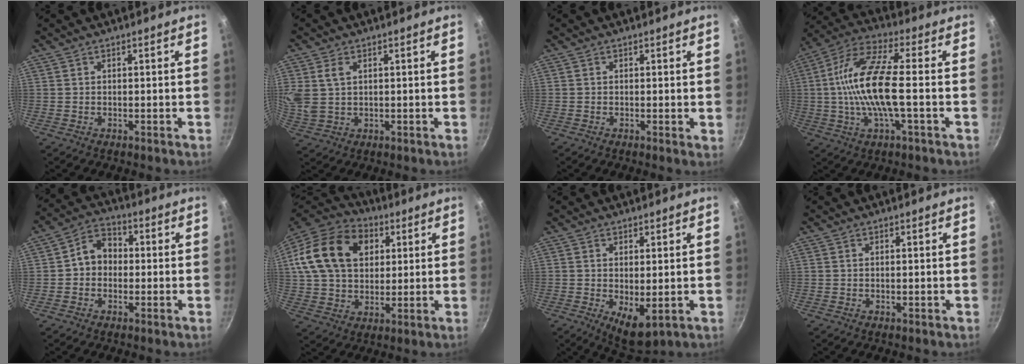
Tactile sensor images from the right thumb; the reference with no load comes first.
{"total": 6.6, "force": [2.0, 4.5, 4.4], "torque": [-0.089, -0.003, 0.044]}
{"total": 0.7, "force": [0.1, 0.2, 0.7], "torque": [-0.008, -0.003, -0.002]}
{"total": 14.1, "force": [-1.0, 3.9, 13.6], "torque": [-0.269, 0.028, -0.031]}
{"total": 6.8, "force": [-0.2, 5.6, 3.9], "torque": [-0.031, 0.021, -0.020]}
{"total": 22.2, "force": [6.3, 16.0, 14.1], "torque": [-0.246, 0.017, 0.104]}
{"total": 6.4, "force": [-0.5, 2.8, 5.7], "torque": [-0.075, -0.017, 0.004]}
{"total": 0.0}